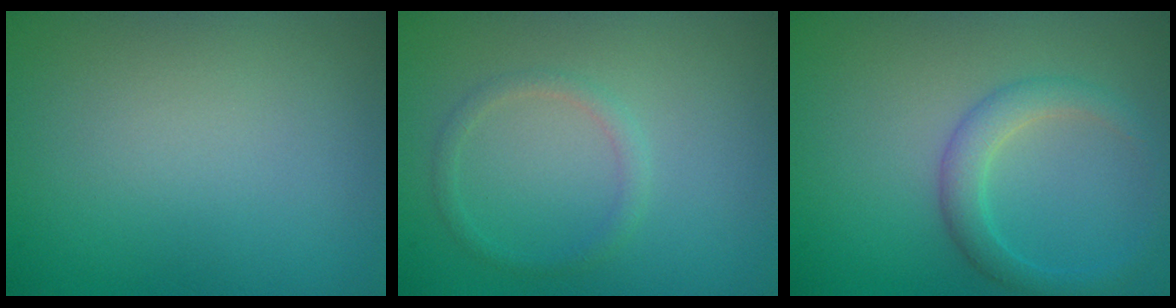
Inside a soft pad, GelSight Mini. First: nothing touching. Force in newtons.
{"total": 1.2, "press": 1.2, "slide": 0.0}
{"total": 2.6, "press": 2.6, "slide": 0.1}